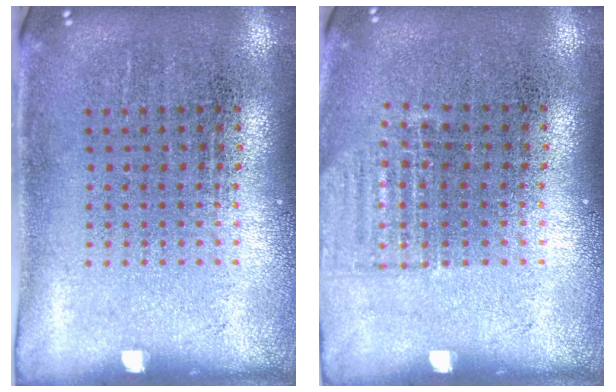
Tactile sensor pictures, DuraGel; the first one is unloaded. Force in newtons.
{"total": 0.9, "press": 0.9, "slide": 0.1}